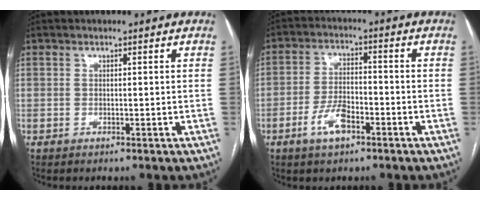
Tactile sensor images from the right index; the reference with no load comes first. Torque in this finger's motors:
{"motor_torque": [-0.01, -0.25, 0.00, 0.02]}